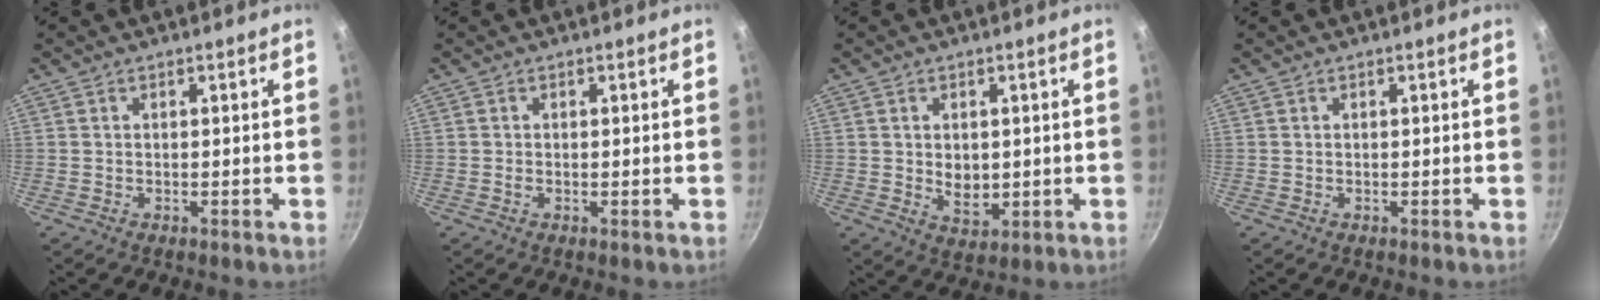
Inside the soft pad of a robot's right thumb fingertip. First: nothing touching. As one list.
[{"total": 0.0}, {"total": 5.2, "force": [0.2, 3.6, 3.8], "torque": [-0.049, -0.014, 0.010]}, {"total": 0.0}]